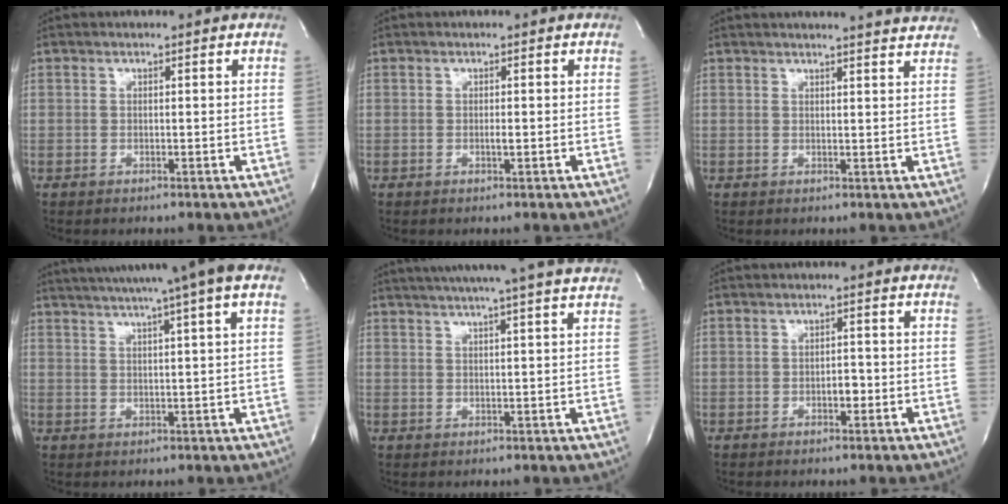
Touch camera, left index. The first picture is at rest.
{"total": 0.6, "force": [-0.2, 0.1, 0.6], "torque": [-0.011, 0.000, -0.004]}
{"total": 10.9, "force": [10.4, -0.3, 3.3], "torque": [-0.045, -0.019, 0.108]}
{"total": 14.5, "force": [10.9, -1.2, 9.4], "torque": [-0.161, 0.014, 0.141]}
{"total": 16.7, "force": [14.4, -1.0, 8.3], "torque": [-0.141, 0.005, 0.187]}
{"total": 1.8, "force": [-0.7, 0.9, 1.4], "torque": [-0.017, 0.004, -0.013]}